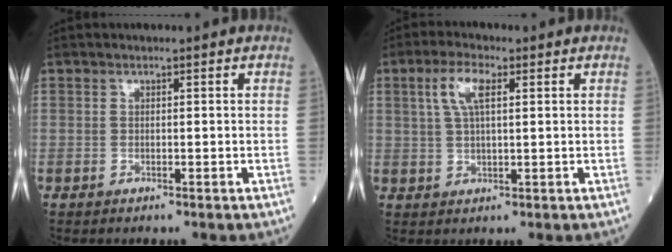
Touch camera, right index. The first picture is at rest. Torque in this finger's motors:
{"motor_torque": [1.08, 0.36, 0.51, 0.14]}